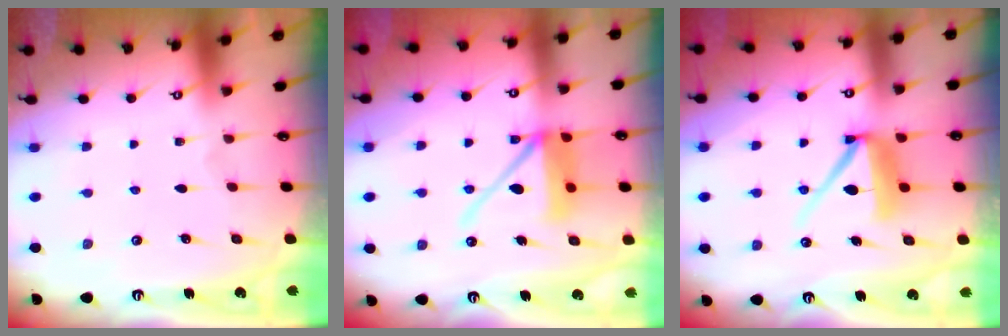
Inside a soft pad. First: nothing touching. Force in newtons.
{"total": 12.3, "press": 12.1, "slide": 1.9}
{"total": 9.9, "press": 9.8, "slide": 1.0}